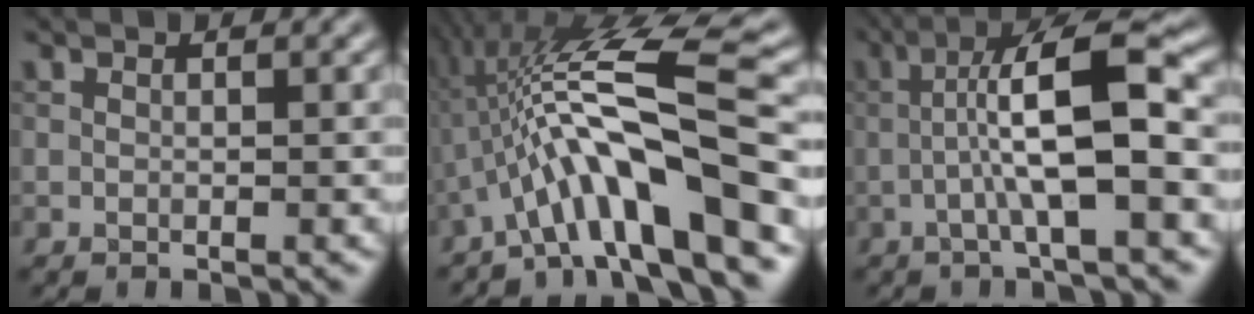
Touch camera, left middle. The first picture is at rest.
{"total": 11.2, "force": [-3.4, 2.1, 10.5], "torque": [-0.171, 0.027, -0.059]}
{"total": 7.8, "force": [-1.3, 1.1, 7.6], "torque": [-0.126, 0.025, -0.027]}